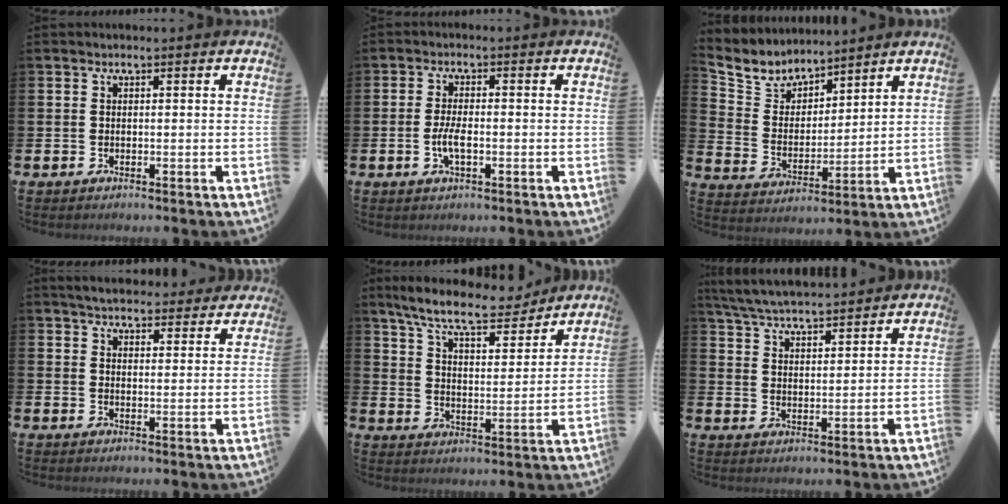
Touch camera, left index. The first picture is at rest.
{"total": 3.2, "force": [-0.8, 1.0, 2.9], "torque": [-0.055, -0.003, -0.017]}
{"total": 5.9, "force": [5.5, 2.3, -0.1], "torque": [-0.040, -0.045, 0.097]}
{"total": 4.7, "force": [4.6, 1.0, 0.6], "torque": [-0.025, -0.024, 0.082]}
{"total": 9.6, "force": [8.8, 1.6, 3.6], "torque": [-0.089, -0.052, 0.151]}
{"total": 6.0, "force": [5.9, 0.3, 0.9], "torque": [-0.044, -0.035, 0.106]}